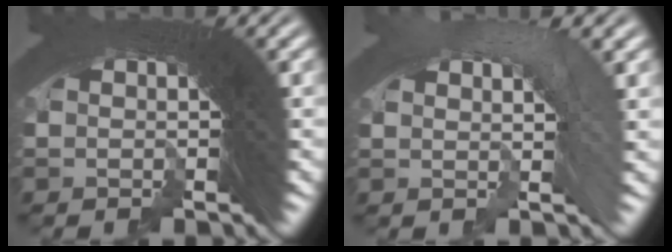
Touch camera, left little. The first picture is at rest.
{"total": 1.7, "force": [-1.6, 0.6, 0.1], "torque": [0.008, -0.003, -0.024]}